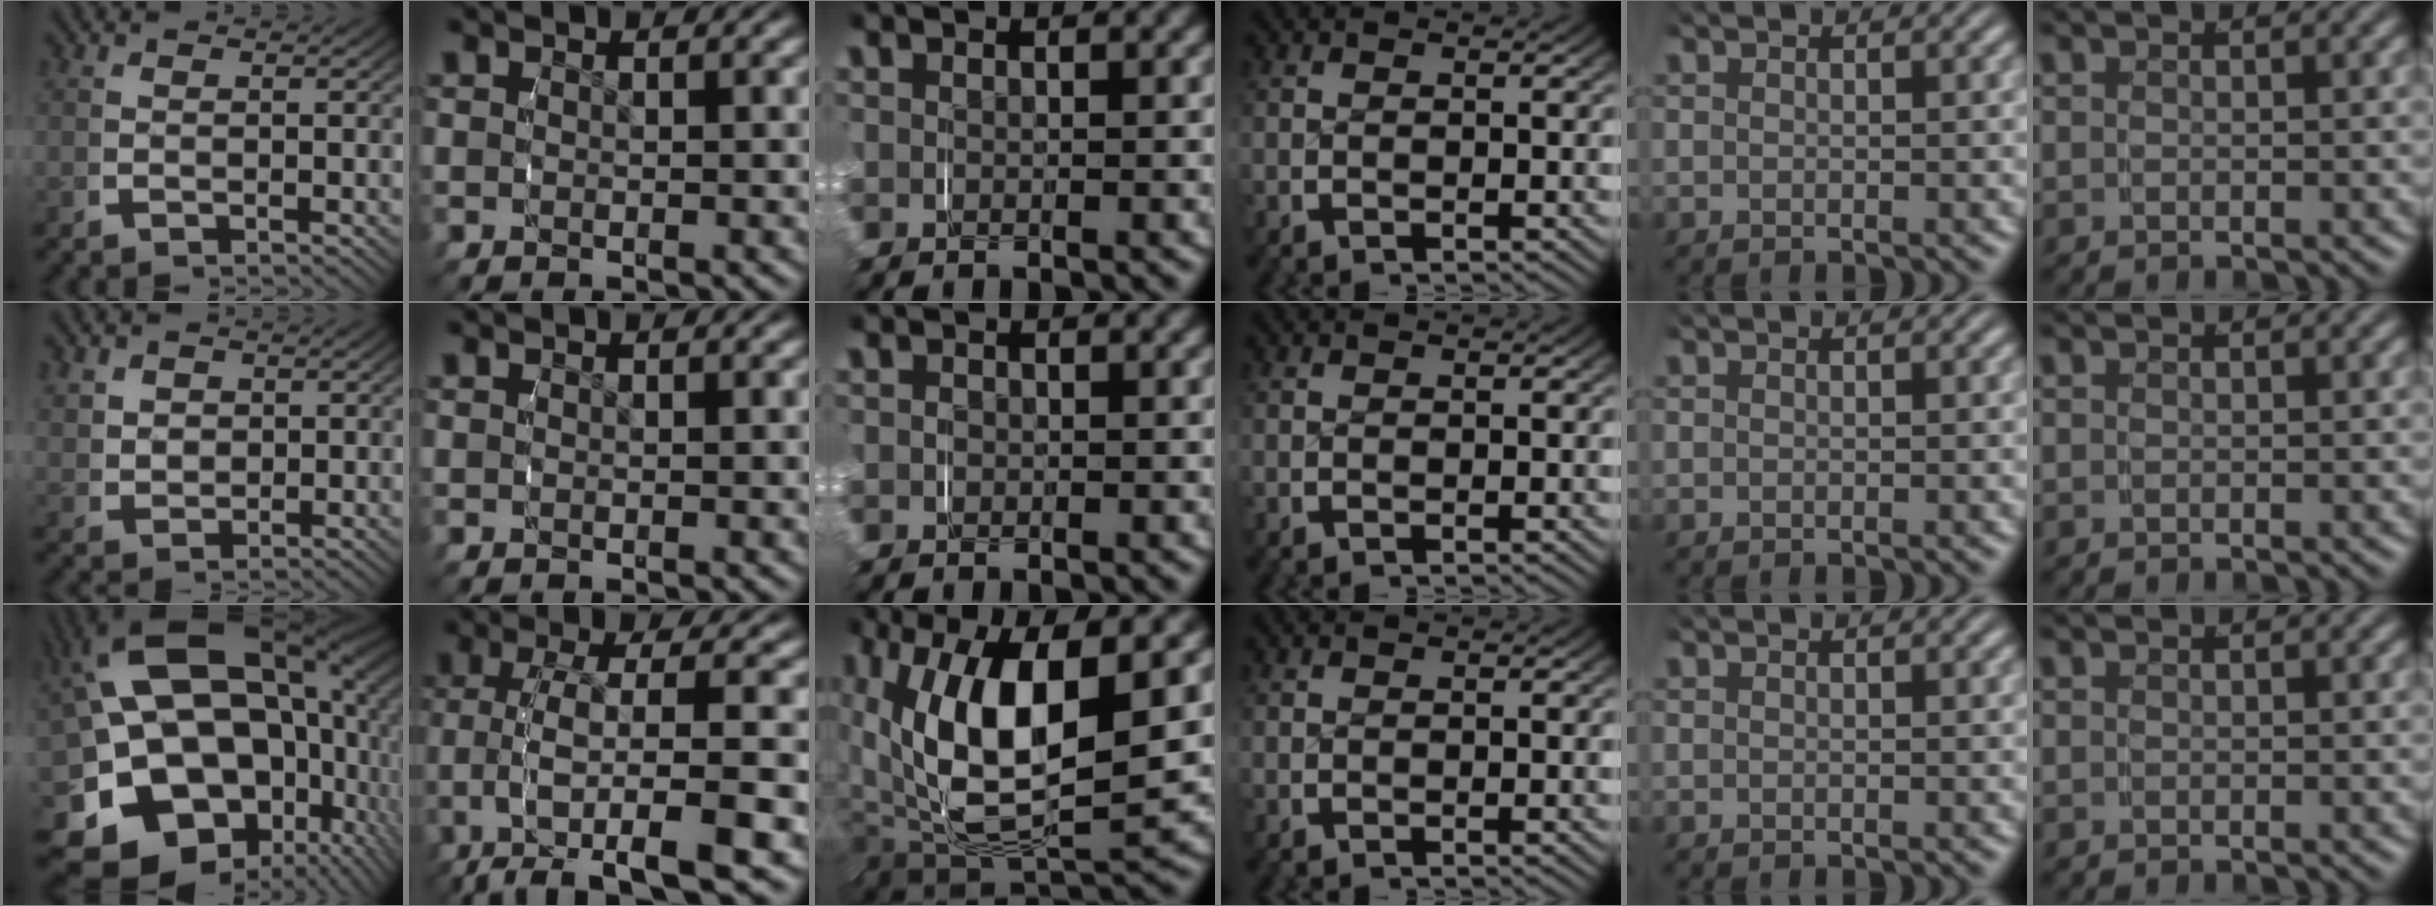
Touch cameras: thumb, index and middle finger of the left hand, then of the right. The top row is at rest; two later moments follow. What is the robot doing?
{"motion": "grasp_and_lifting", "object": "shorts"}